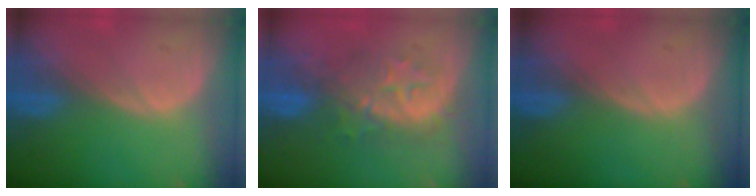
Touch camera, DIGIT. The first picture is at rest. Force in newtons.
{"total": 8.3, "press": 8.2, "slide": 1.1}
{"total": 0.0}